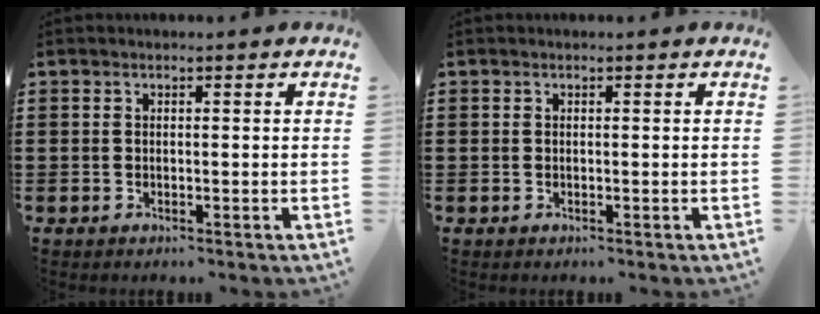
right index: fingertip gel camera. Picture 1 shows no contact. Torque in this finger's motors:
{"motor_torque": [-0.36, 1.78, -0.01, 0.00]}